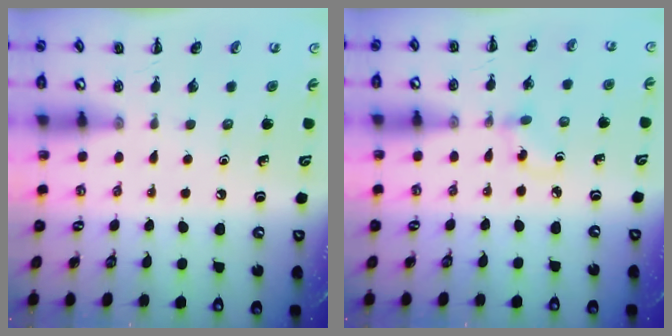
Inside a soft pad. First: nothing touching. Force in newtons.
{"total": 1.6, "press": 1.4, "slide": 0.7}